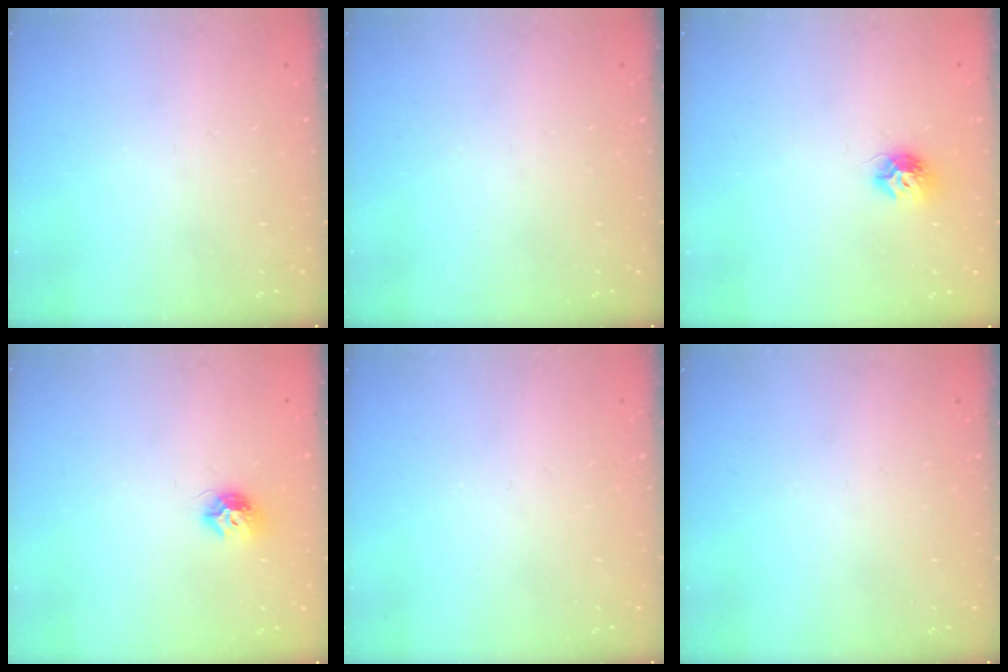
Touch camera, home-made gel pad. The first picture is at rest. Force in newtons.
{"total": 0.0}
{"total": 8.0, "press": 8.0, "slide": 0.5}
{"total": 7.9, "press": 7.9, "slide": 0.4}
{"total": 0.0}
{"total": 0.0}